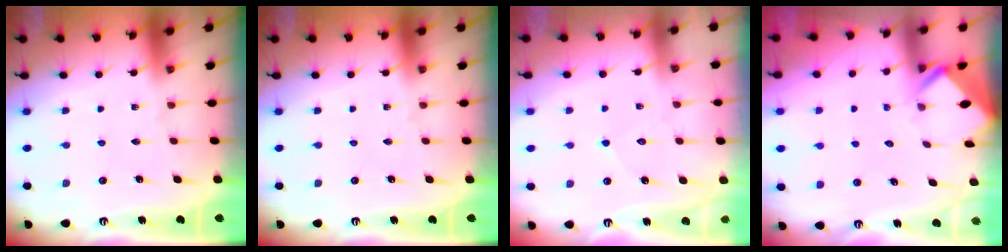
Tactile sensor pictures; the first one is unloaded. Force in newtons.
{"total": 0.0}
{"total": 4.3, "press": 4.3, "slide": 0.3}
{"total": 2.6, "press": 2.6, "slide": 0.1}